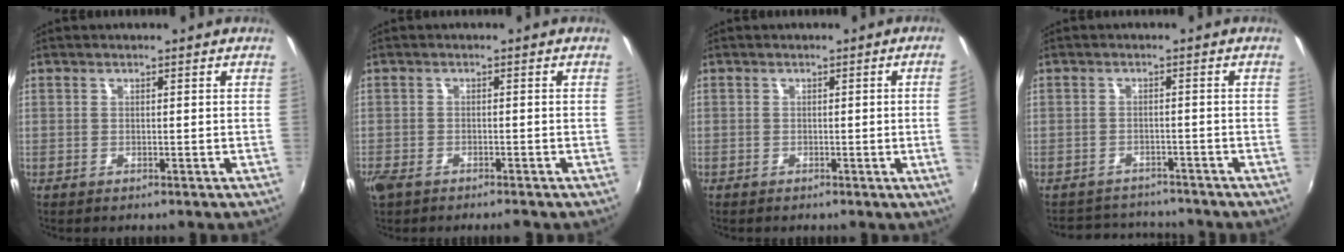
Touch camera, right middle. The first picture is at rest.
{"total": 4.3, "force": [-3.3, 1.6, 2.4], "torque": [-0.065, -0.014, -0.062]}
{"total": 2.7, "force": [-0.1, -1.5, 2.2], "torque": [-0.035, -0.012, 0.004]}
{"total": 6.4, "force": [-6.0, 2.3, 0.6], "torque": [-0.024, 0.016, -0.090]}